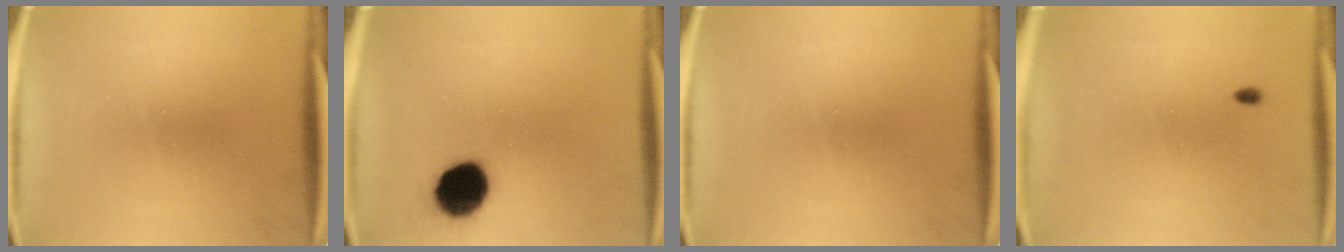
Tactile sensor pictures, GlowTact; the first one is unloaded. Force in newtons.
{"total": 12.6}
{"total": 0.0}
{"total": 0.7}